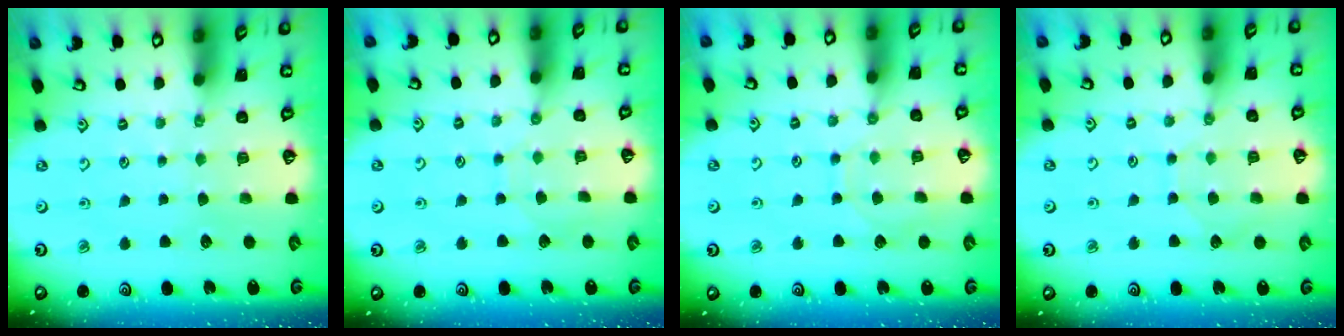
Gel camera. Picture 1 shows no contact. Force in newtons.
{"total": 4.2, "press": 4.2, "slide": 0.5}
{"total": 6.9, "press": 6.8, "slide": 0.7}
{"total": 5.1, "press": 5.1, "slide": 0.5}